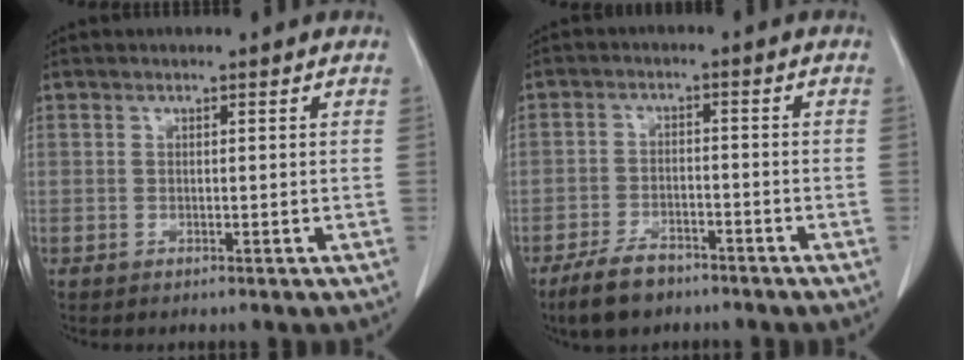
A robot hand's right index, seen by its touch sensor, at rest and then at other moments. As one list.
[{"total": 5.9, "force": [-4.6, 2.6, 2.8], "torque": [-0.060, -0.003, -0.078]}]